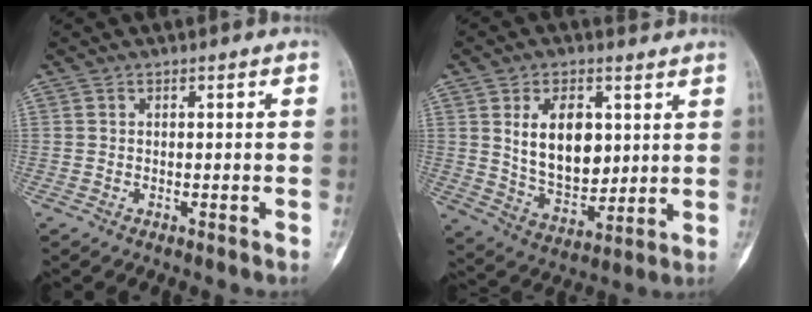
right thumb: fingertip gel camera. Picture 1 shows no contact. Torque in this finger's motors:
{"motor_torque": [-0.52, 0.94, 0.56, 0.47, 0.10]}